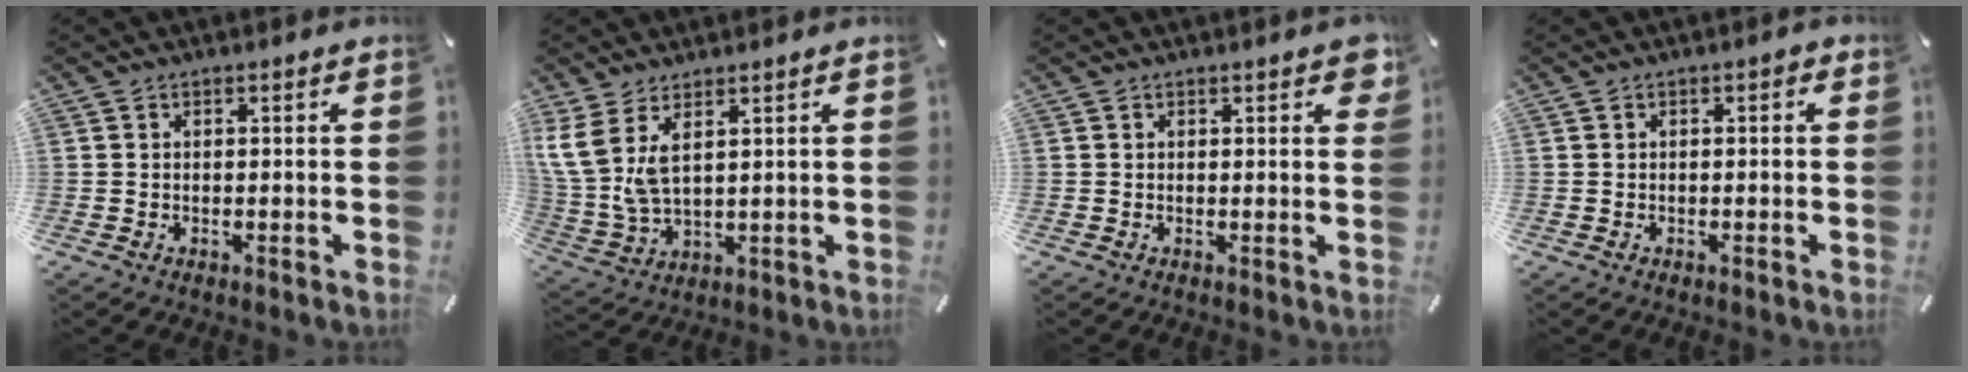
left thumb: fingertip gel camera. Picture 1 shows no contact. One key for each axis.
{"total": 8.6, "fx": 4.6, "fy": 3.8, "fz": 6.2, "tx": -0.164, "ty": -0.026, "tz": 0.083}
{"total": 2.4, "fx": 1.1, "fy": 1.0, "fz": 1.9, "tx": -0.017, "ty": -0.005, "tz": 0.013}
{"total": 1.0, "fx": -0.3, "fy": 0.5, "fz": 0.8, "tx": -0.014, "ty": 0.003, "tz": -0.006}